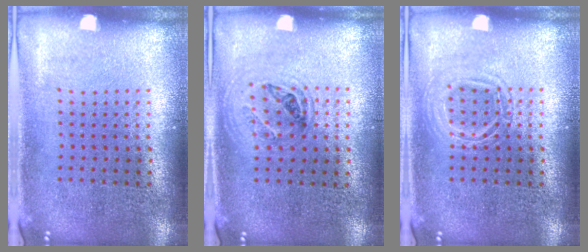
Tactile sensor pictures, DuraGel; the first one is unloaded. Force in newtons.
{"total": 1.0, "press": 0.9, "slide": 0.3}
{"total": 1.6, "press": 1.6, "slide": 0.2}